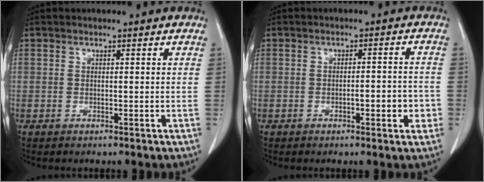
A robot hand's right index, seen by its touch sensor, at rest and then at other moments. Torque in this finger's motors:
{"motor_torque": [0.28, -0.25, 0.22, 0.04]}